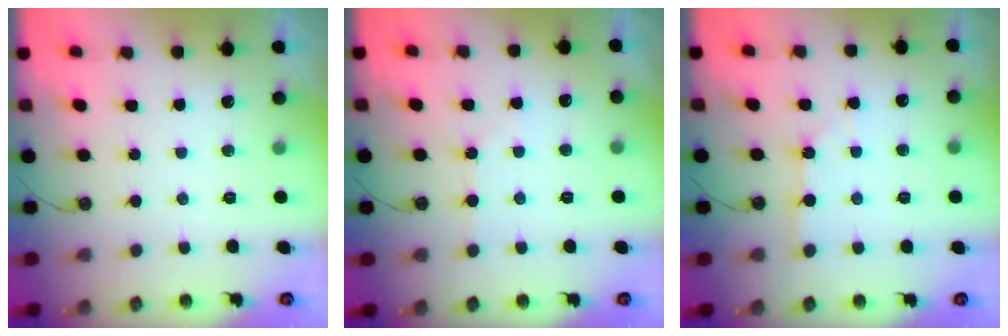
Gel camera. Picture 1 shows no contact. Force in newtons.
{"total": 3.9, "press": 3.8, "slide": 0.7}
{"total": 2.2, "press": 2.2, "slide": 0.3}